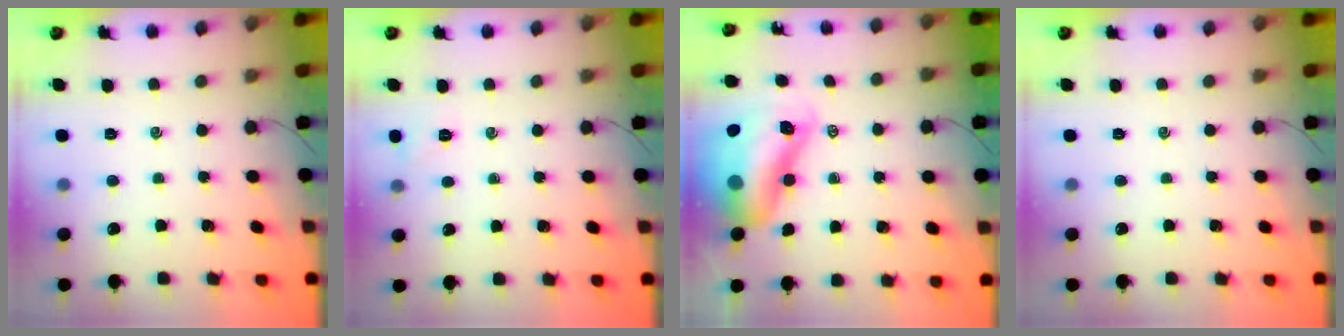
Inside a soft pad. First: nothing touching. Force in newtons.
{"total": 4.3, "press": 4.1, "slide": 1.2}
{"total": 16.4, "press": 15.8, "slide": 4.3}
{"total": 0.0}